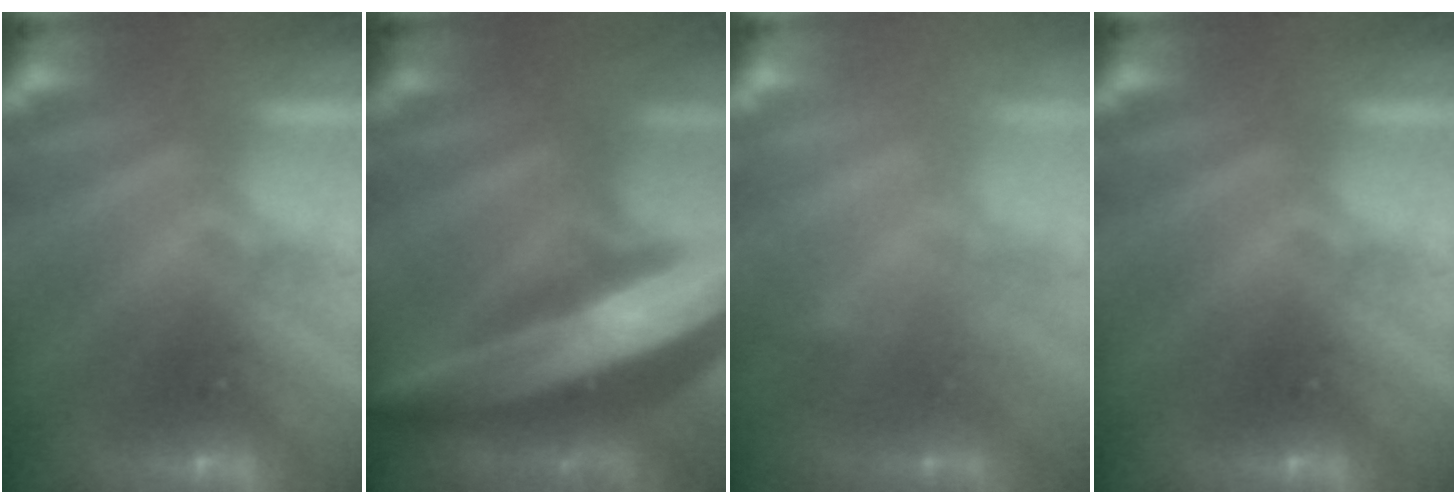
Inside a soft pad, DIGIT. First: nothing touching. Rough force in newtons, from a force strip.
{"total": 8.6}
{"total": 2.6}
{"total": 0.0}